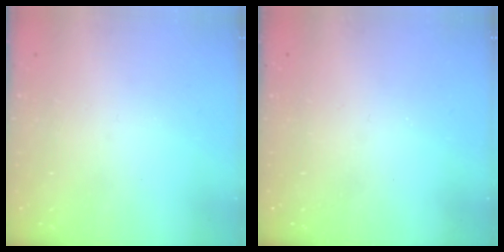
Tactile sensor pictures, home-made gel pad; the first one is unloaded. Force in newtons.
{"total": 0.0}